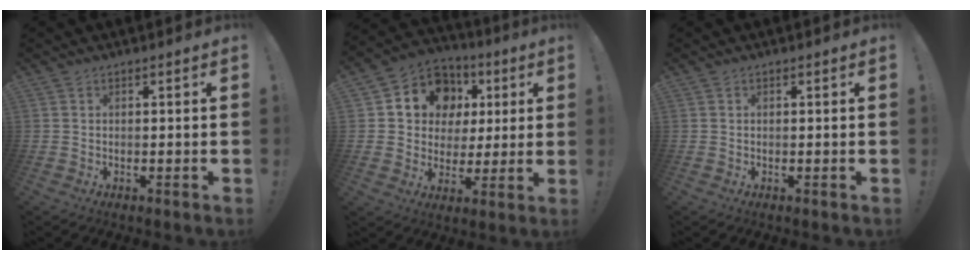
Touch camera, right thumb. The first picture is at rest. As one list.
[{"total": 13.1, "force": [4.5, 11.3, 4.8], "torque": [-0.068, -0.020, 0.103]}, {"total": 0.0}]